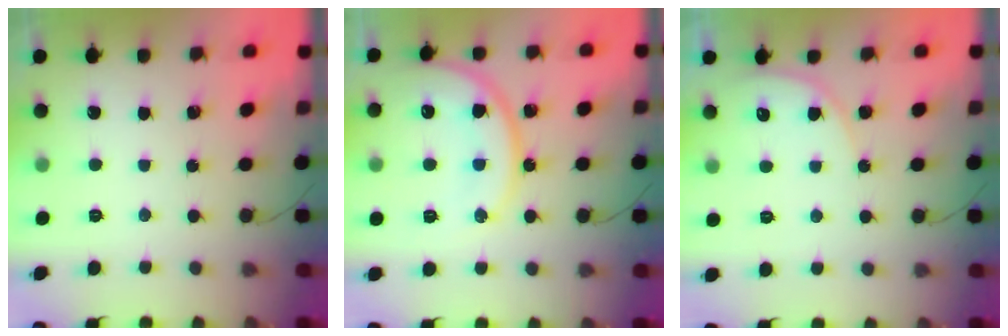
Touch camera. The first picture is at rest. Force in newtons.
{"total": 14.3, "press": 14.3, "slide": 1.1}
{"total": 5.8, "press": 5.8, "slide": 0.4}